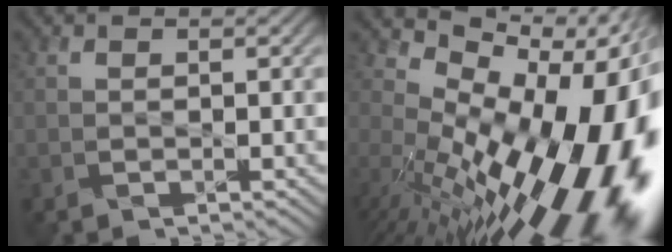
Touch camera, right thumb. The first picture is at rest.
{"total": 19.5, "force": [-1.2, 10.0, 16.7], "torque": [-0.227, -0.027, 0.002]}